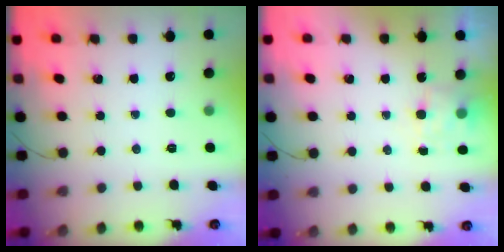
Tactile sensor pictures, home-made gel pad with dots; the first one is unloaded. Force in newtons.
{"total": 5.6, "press": 5.5, "slide": 1.1}